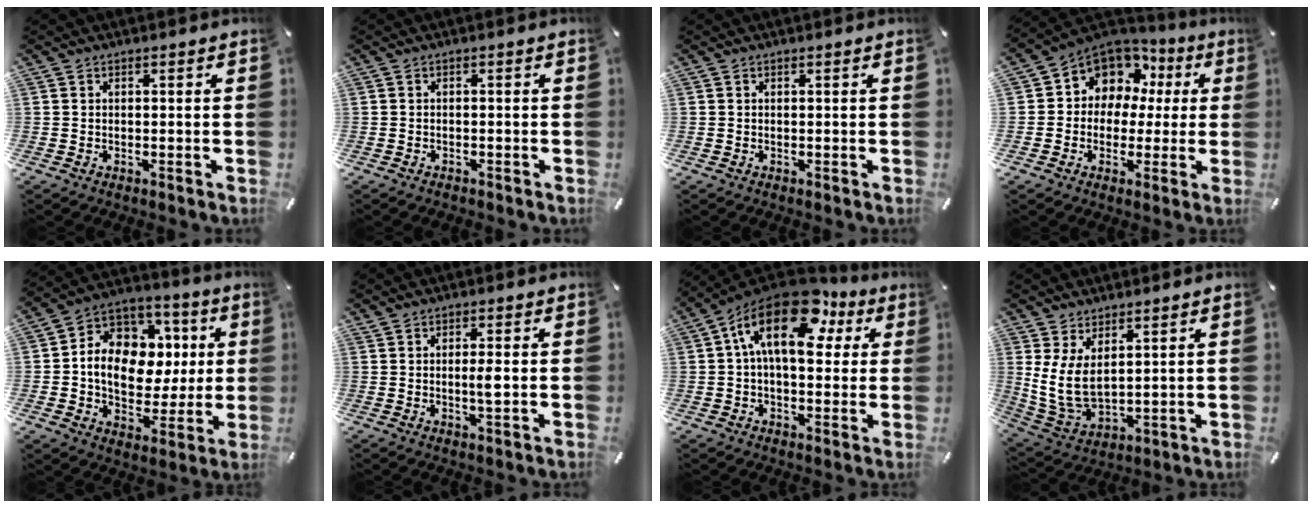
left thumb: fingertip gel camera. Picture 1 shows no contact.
{"total": 1.0, "force": [-0.7, 0.5, 0.4], "torque": [-0.008, 0.002, -0.016]}
{"total": 0.0}
{"total": 9.2, "force": [2.3, 8.5, 2.6], "torque": [-0.063, -0.013, 0.049]}
{"total": 13.4, "force": [0.0, 11.3, 7.3], "torque": [-0.129, -0.001, 0.006]}
{"total": 2.8, "force": [0.3, 0.3, 2.8], "torque": [-0.054, -0.006, 0.003]}
{"total": 18.3, "force": [6.9, 9.5, 14.0], "torque": [-0.235, -0.032, 0.114]}
{"total": 8.9, "force": [3.4, 5.0, 6.5], "torque": [-0.158, -0.022, 0.066]}